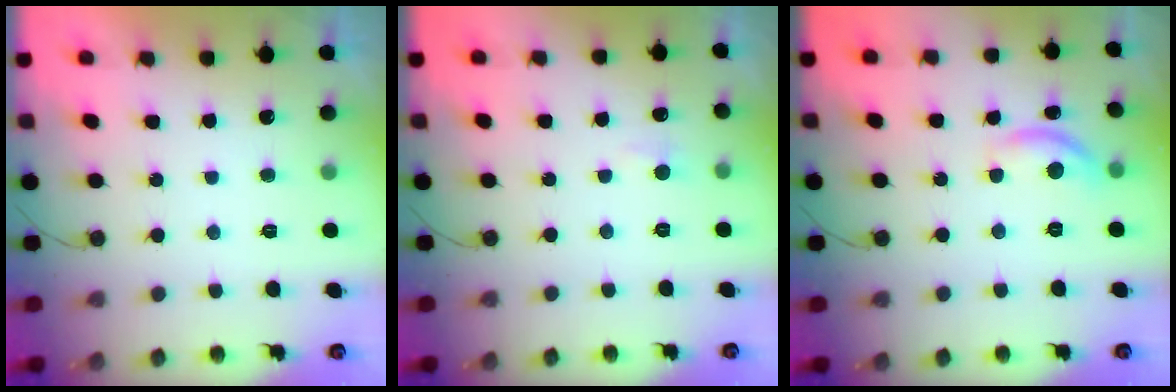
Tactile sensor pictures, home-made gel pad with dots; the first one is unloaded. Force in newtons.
{"total": 4.2, "press": 4.2, "slide": 0.5}
{"total": 9.8, "press": 9.8, "slide": 0.5}